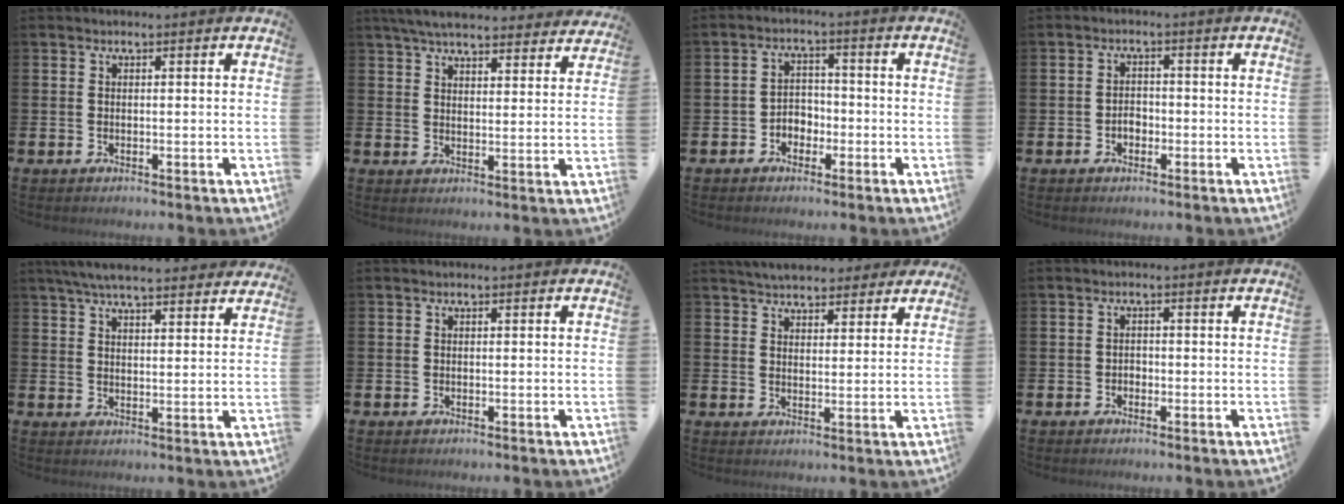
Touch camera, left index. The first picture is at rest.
{"total": 6.1, "force": [5.8, 1.2, 1.6], "torque": [-0.046, -0.025, 0.105]}
{"total": 2.9, "force": [-1.8, 2.2, 0.8], "torque": [-0.021, 0.008, -0.043]}
{"total": 2.0, "force": [-0.8, 1.5, 1.0], "torque": [-0.013, 0.000, -0.019]}
{"total": 6.2, "force": [5.8, 1.0, 2.1], "torque": [-0.052, -0.019, 0.105]}
{"total": 0.0}
{"total": 5.2, "force": [4.9, 1.5, 0.7], "torque": [-0.027, -0.019, 0.090]}
{"total": 1.1, "force": [-0.6, 0.9, 0.3], "torque": [-0.006, 0.003, -0.014]}